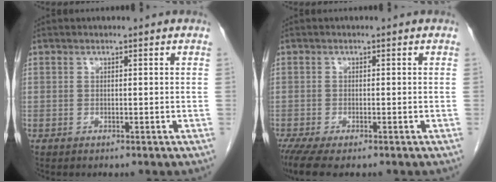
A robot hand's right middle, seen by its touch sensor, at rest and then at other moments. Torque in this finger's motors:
{"motor_torque": [1.02, -0.88, 0.03, 0.05]}